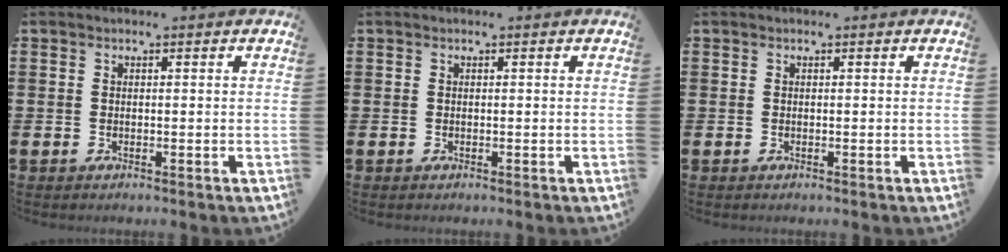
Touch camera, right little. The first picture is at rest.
{"total": 0.0}
{"total": 0.0}